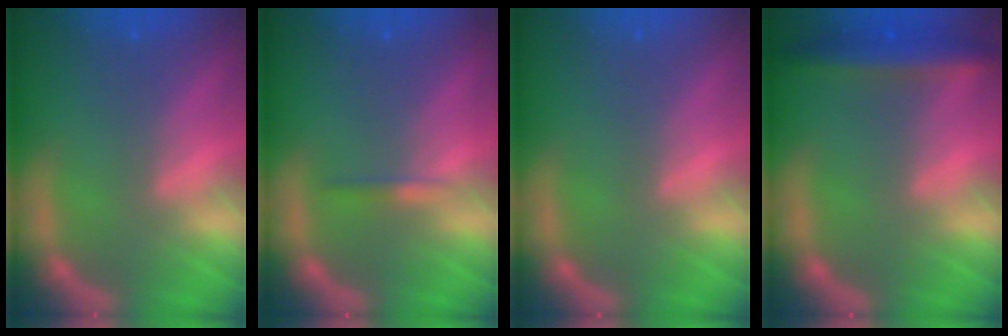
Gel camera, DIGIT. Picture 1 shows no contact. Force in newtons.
{"total": 0.9}
{"total": 0.0}
{"total": 4.4}